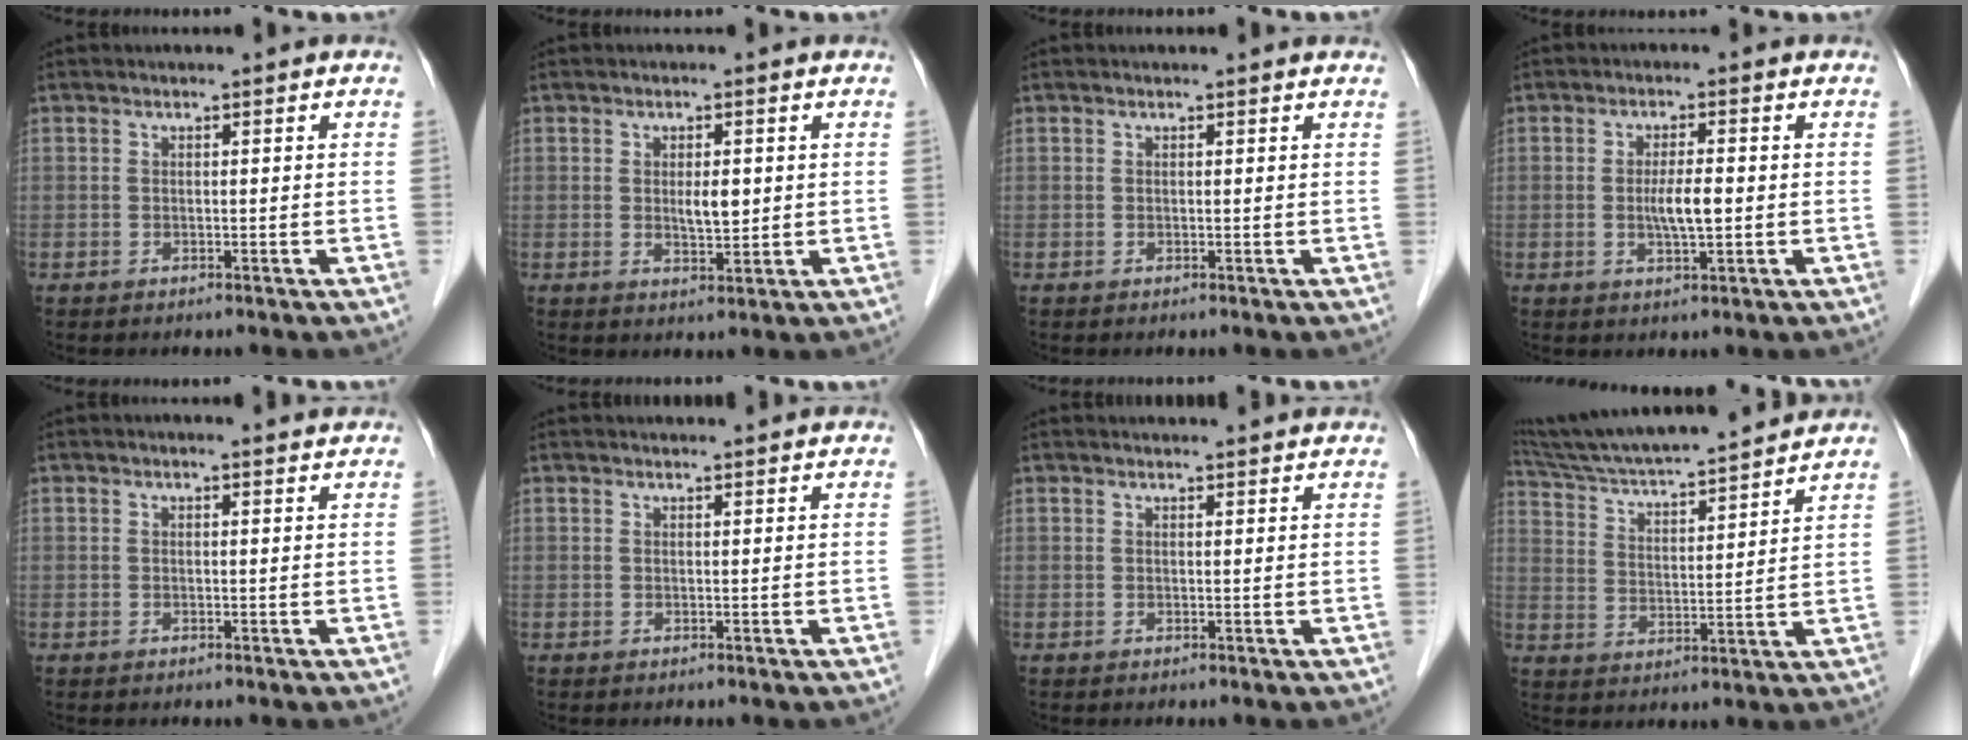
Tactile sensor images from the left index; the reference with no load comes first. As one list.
[{"total": 3.1, "force": [0.4, 1.2, 2.9], "torque": [-0.049, -0.004, 0.010]}, {"total": 1.5, "force": [1.5, 0.0, 0.4], "torque": [-0.014, 0.006, 0.014]}, {"total": 4.0, "force": [-0.3, 0.7, 3.9], "torque": [-0.076, -0.003, -0.004]}, {"total": 1.5, "force": [1.5, 0.0, 0.4], "torque": [-0.012, 0.003, 0.017]}, {"total": 4.2, "force": [4.1, -0.1, 1.1], "torque": [-0.014, 0.019, 0.046]}, {"total": 6.3, "force": [6.1, 0.1, 1.6], "torque": [-0.019, 0.021, 0.061]}, {"total": 19.4, "force": [17.8, 0.6, 7.8], "torque": [-0.139, 0.018, 0.280]}]